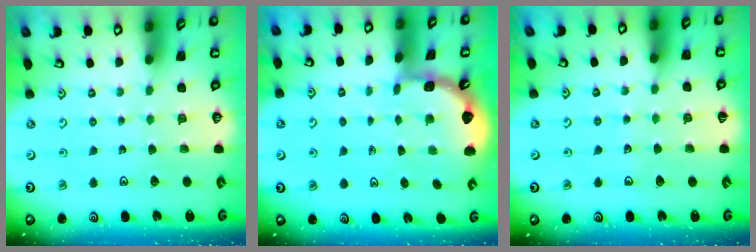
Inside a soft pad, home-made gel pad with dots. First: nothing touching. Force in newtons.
{"total": 1.3, "press": 1.3, "slide": 0.1}
{"total": 2.5, "press": 2.5, "slide": 0.2}